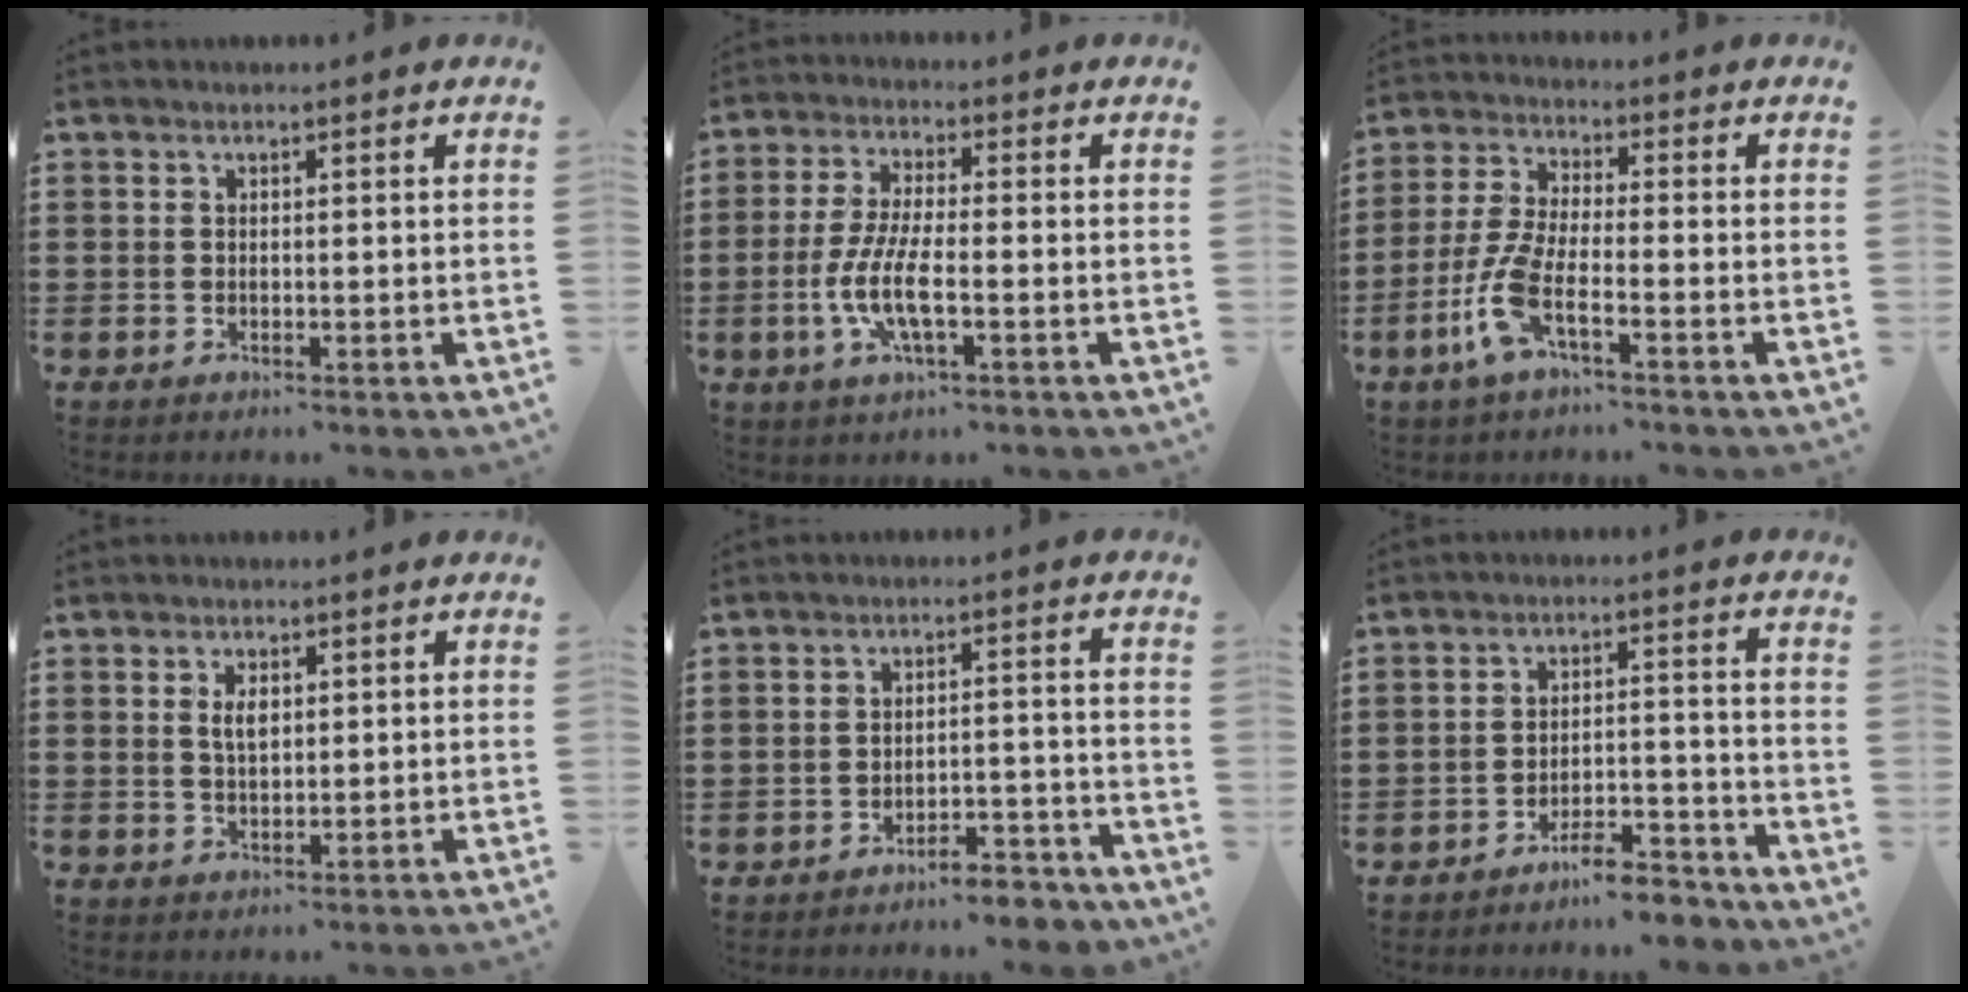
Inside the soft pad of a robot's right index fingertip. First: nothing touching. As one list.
[{"total": 7.2, "force": [-2.4, 1.9, 6.6], "torque": [-0.144, -0.011, -0.050]}, {"total": 7.7, "force": [-3.9, 1.6, 6.4], "torque": [-0.169, -0.019, -0.080]}, {"total": 2.8, "force": [0.9, 1.3, 2.4], "torque": [-0.050, 0.005, 0.014]}, {"total": 4.8, "force": [-4.6, 0.4, 1.2], "torque": [-0.022, 0.004, -0.092]}, {"total": 5.8, "force": [-5.5, 0.7, 1.7], "torque": [-0.027, 0.009, -0.106]}]